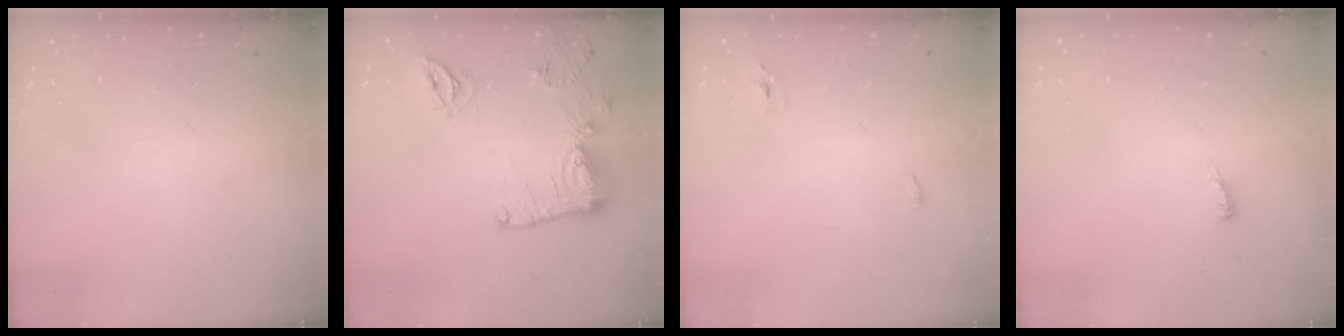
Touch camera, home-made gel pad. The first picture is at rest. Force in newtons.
{"total": 13.7, "press": 13.6, "slide": 1.4}
{"total": 2.7, "press": 2.6, "slide": 0.8}
{"total": 4.9, "press": 4.9, "slide": 0.5}